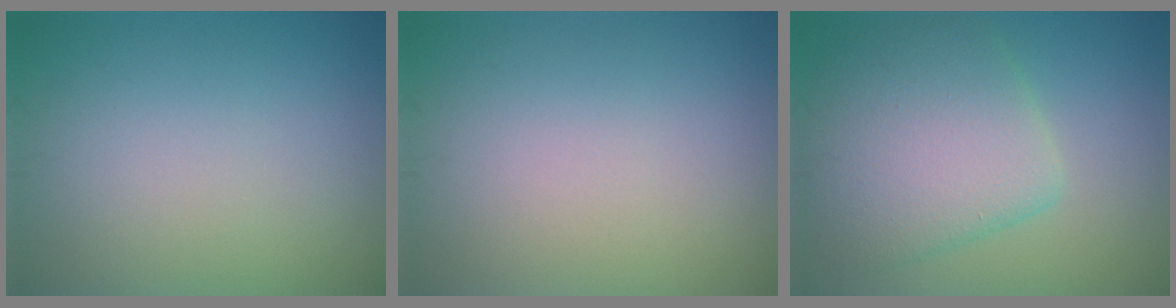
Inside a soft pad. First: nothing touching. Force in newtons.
{"total": 0.0}
{"total": 7.3, "press": 7.3, "slide": 0.2}